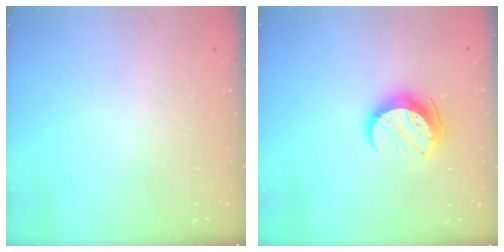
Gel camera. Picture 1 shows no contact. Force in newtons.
{"total": 10.4, "press": 10.3, "slide": 0.7}